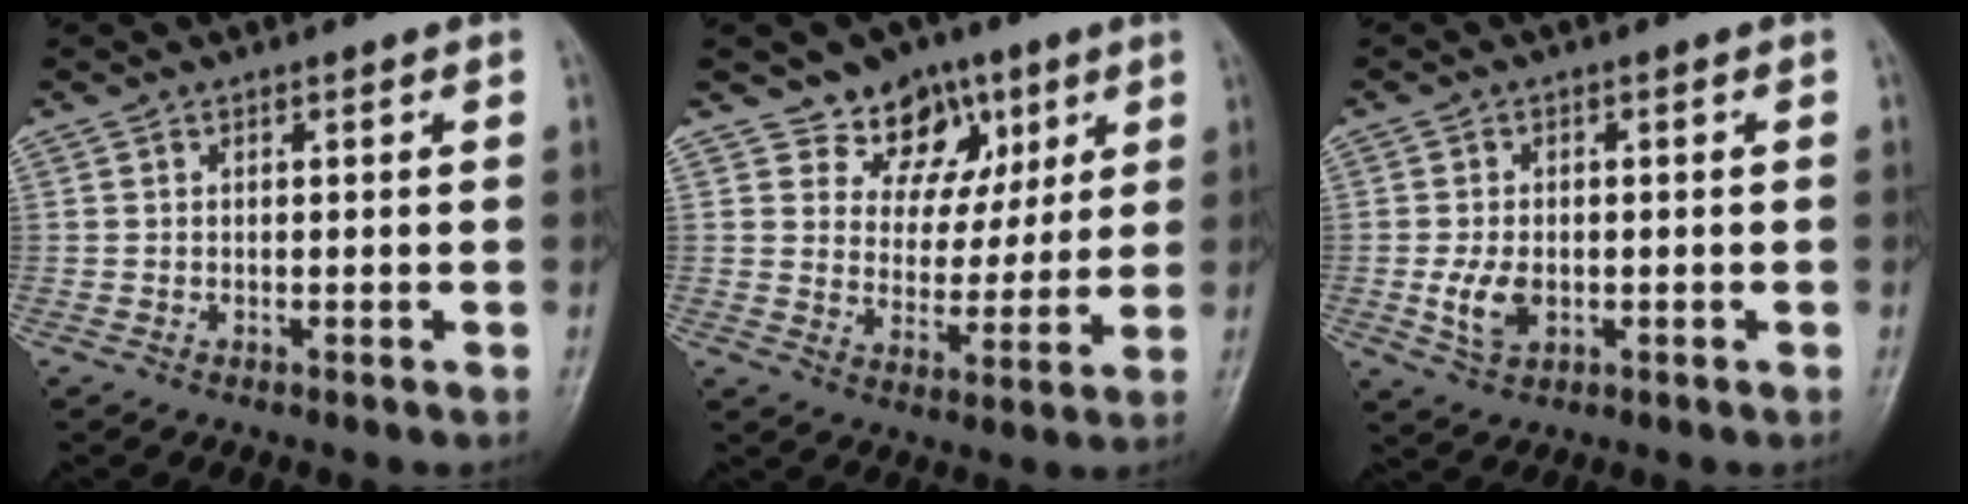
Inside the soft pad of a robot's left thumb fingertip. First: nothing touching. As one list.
[{"total": 10.6, "force": [6.4, 7.8, 3.2], "torque": [-0.005, -0.028, 0.104]}, {"total": 5.2, "force": [-0.9, 3.4, 3.8], "torque": [-0.071, -0.003, -0.012]}]